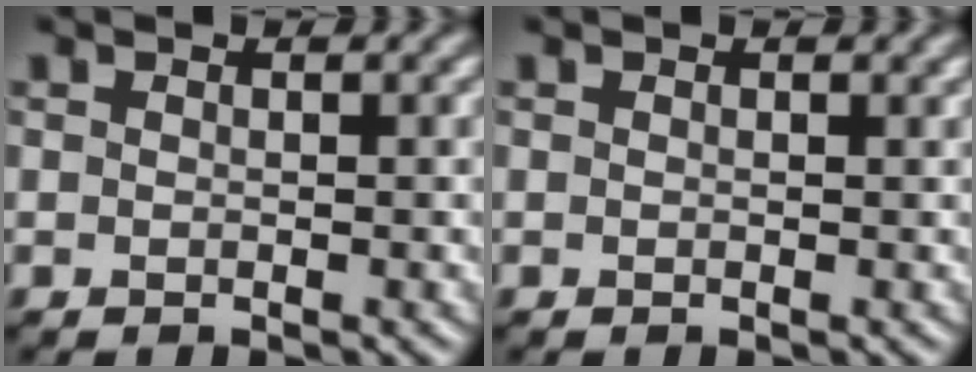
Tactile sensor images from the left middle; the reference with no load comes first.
{"total": 0.0}